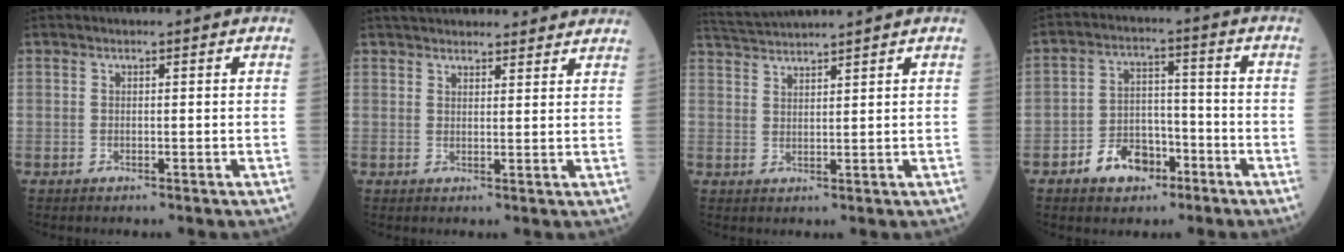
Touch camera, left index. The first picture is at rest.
{"total": 13.4, "force": [12.3, 3.1, 4.4], "torque": [-0.045, 0.033, 0.156]}
{"total": 5.7, "force": [5.4, -1.5, 1.2], "torque": [-0.025, 0.021, 0.100]}
{"total": 7.3, "force": [-4.4, 4.7, 3.5], "torque": [-0.072, 0.015, -0.071]}